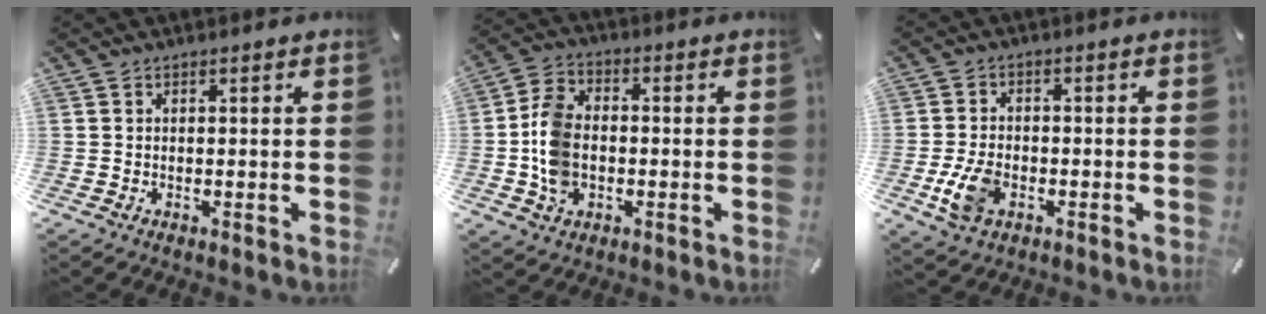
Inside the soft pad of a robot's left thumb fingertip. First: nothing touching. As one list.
[{"total": 9.4, "force": [-1.5, 7.1, 6.1], "torque": [-0.138, 0.015, -0.025]}, {"total": 7.6, "force": [-2.4, 5.1, 5.1], "torque": [-0.110, 0.002, -0.046]}]